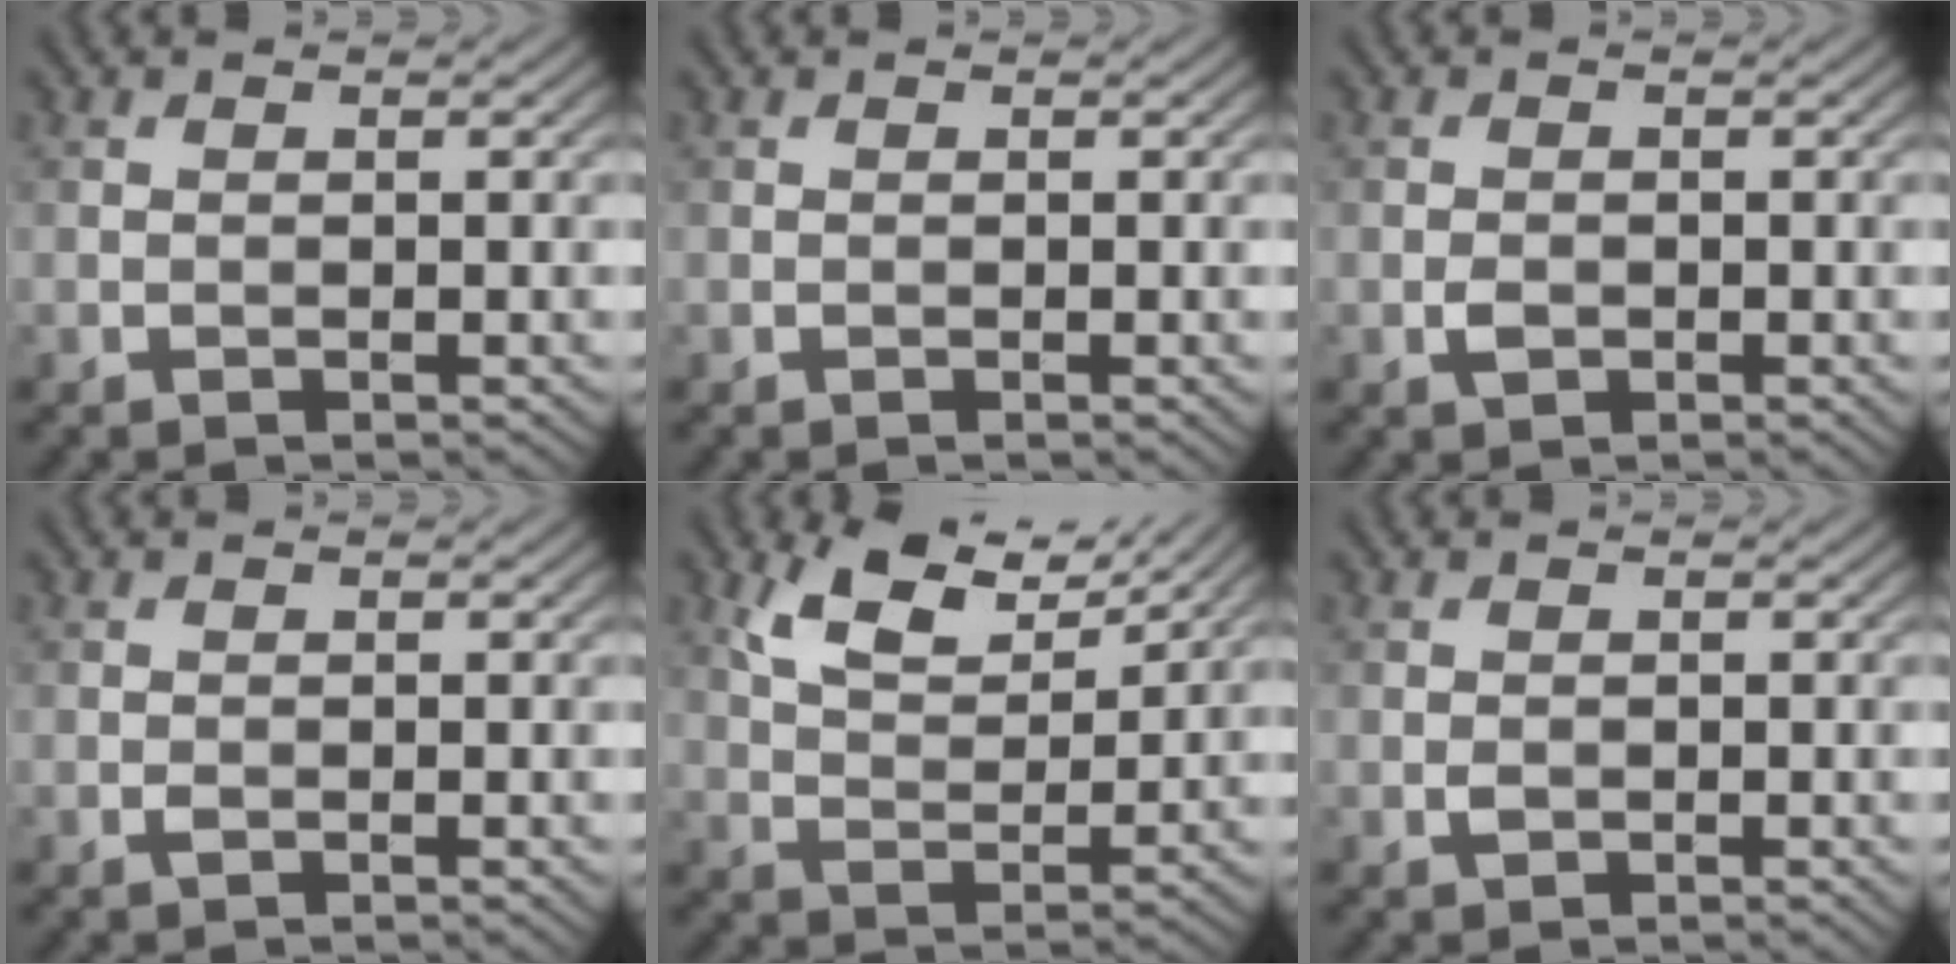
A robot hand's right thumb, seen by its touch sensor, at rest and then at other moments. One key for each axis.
{"total": 0.0}
{"total": 1.3, "fx": -0.5, "fy": 0.9, "fz": 0.8, "tx": -0.017, "ty": -0.002, "tz": -0.010}
{"total": 0.6, "fx": -0.2, "fy": 0.3, "fz": 0.4, "tx": -0.009, "ty": 0.000, "tz": -0.004}
{"total": 8.0, "fx": 5.4, "fy": 3.1, "fz": 5.0, "tx": -0.110, "ty": 0.002, "tz": 0.108}
{"total": 0.8, "fx": -0.2, "fy": 0.6, "fz": 0.5, "tx": -0.009, "ty": -0.003, "tz": -0.004}